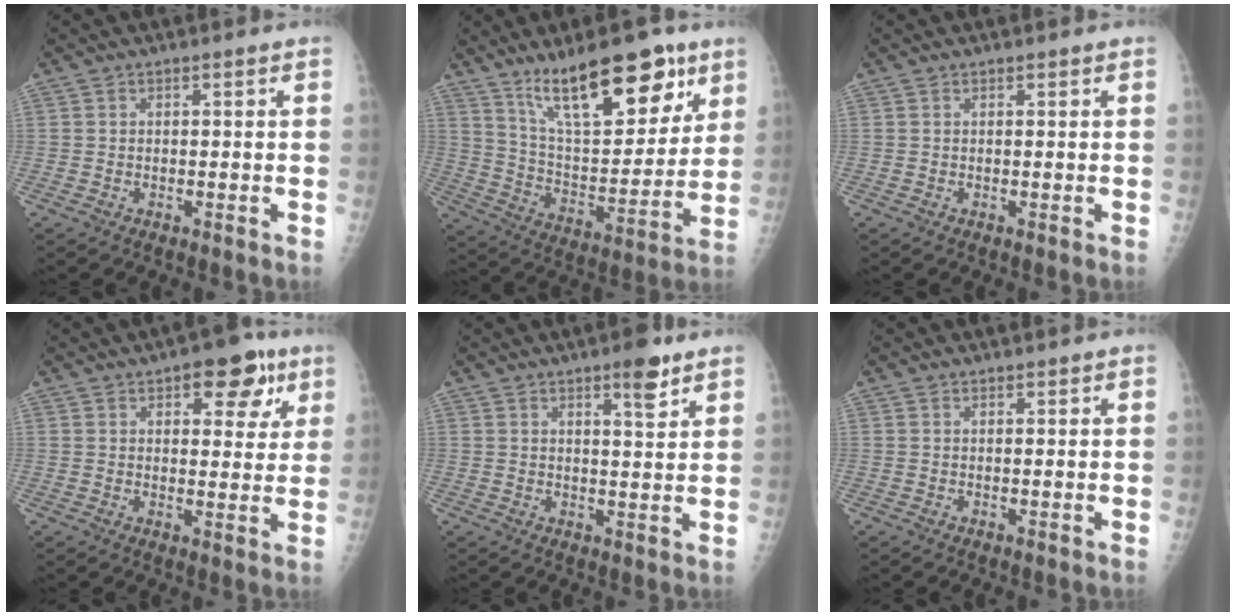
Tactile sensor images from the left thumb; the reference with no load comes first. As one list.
[{"total": 21.1, "force": [13.3, 7.8, 14.4], "torque": [-0.184, -0.068, 0.229]}, {"total": 0.0}, {"total": 9.9, "force": [5.2, 5.0, 6.8], "torque": [-0.046, -0.016, 0.064]}, {"total": 5.3, "force": [3.5, 1.3, 3.8], "torque": [-0.045, -0.022, 0.049]}, {"total": 0.6, "force": [0.6, 0.1, 0.0], "torque": [0.000, -0.004, 0.009]}]